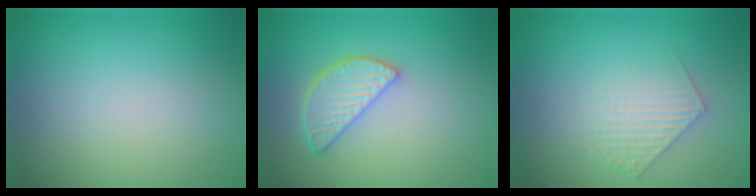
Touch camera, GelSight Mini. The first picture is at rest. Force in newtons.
{"total": 3.6, "press": 3.1, "slide": 1.9}
{"total": 2.4, "press": 2.4, "slide": 0.3}